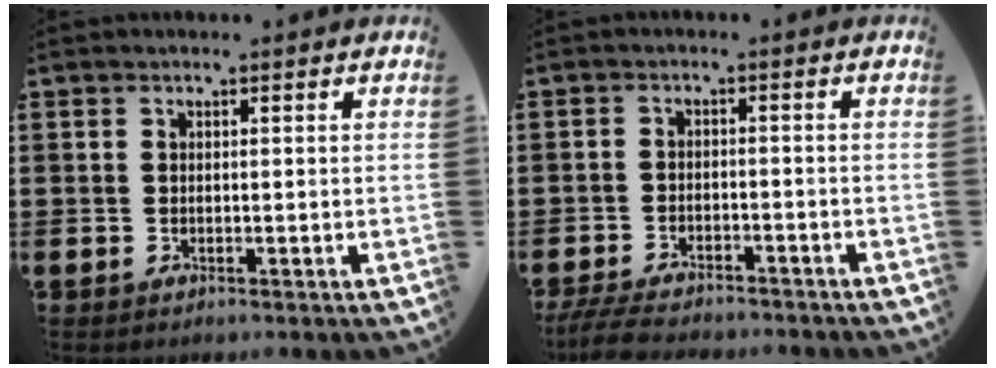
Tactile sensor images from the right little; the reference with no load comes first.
{"total": 3.4, "force": [-3.3, 0.3, 0.8], "torque": [-0.021, 0.000, -0.068]}